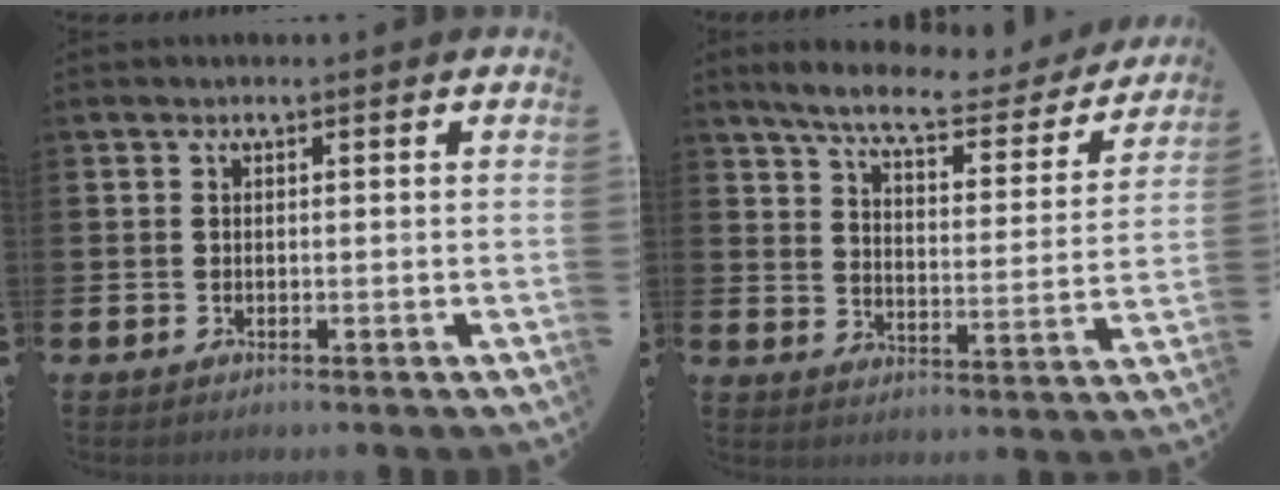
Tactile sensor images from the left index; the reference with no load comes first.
{"total": 7.9, "force": [7.0, 1.4, 3.3], "torque": [-0.080, -0.048, 0.114]}